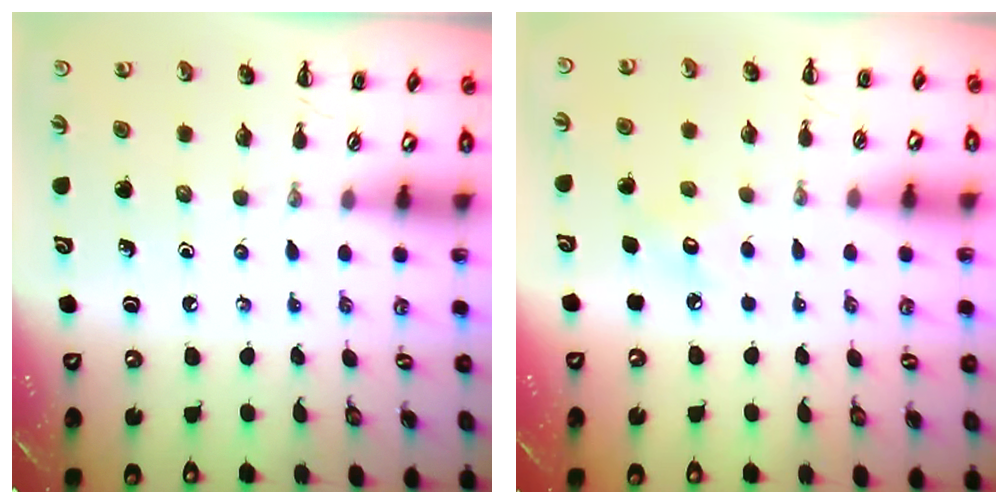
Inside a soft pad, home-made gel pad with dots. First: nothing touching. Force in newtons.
{"total": 3.7, "press": 3.6, "slide": 0.9}